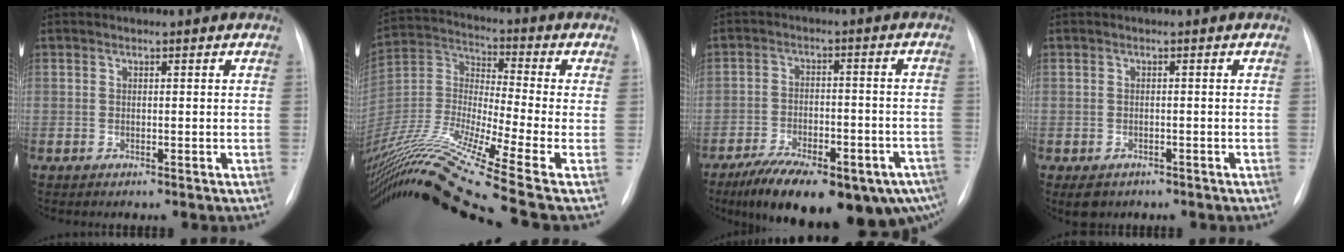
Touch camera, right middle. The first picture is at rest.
{"total": 22.3, "force": [-17.0, -2.1, 14.2], "torque": [-0.302, -0.020, -0.316]}
{"total": 22.2, "force": [-14.9, 8.0, 14.4], "torque": [-0.172, 0.006, -0.205]}
{"total": 3.1, "force": [-2.1, 2.1, 0.9], "torque": [-0.012, 0.000, -0.026]}